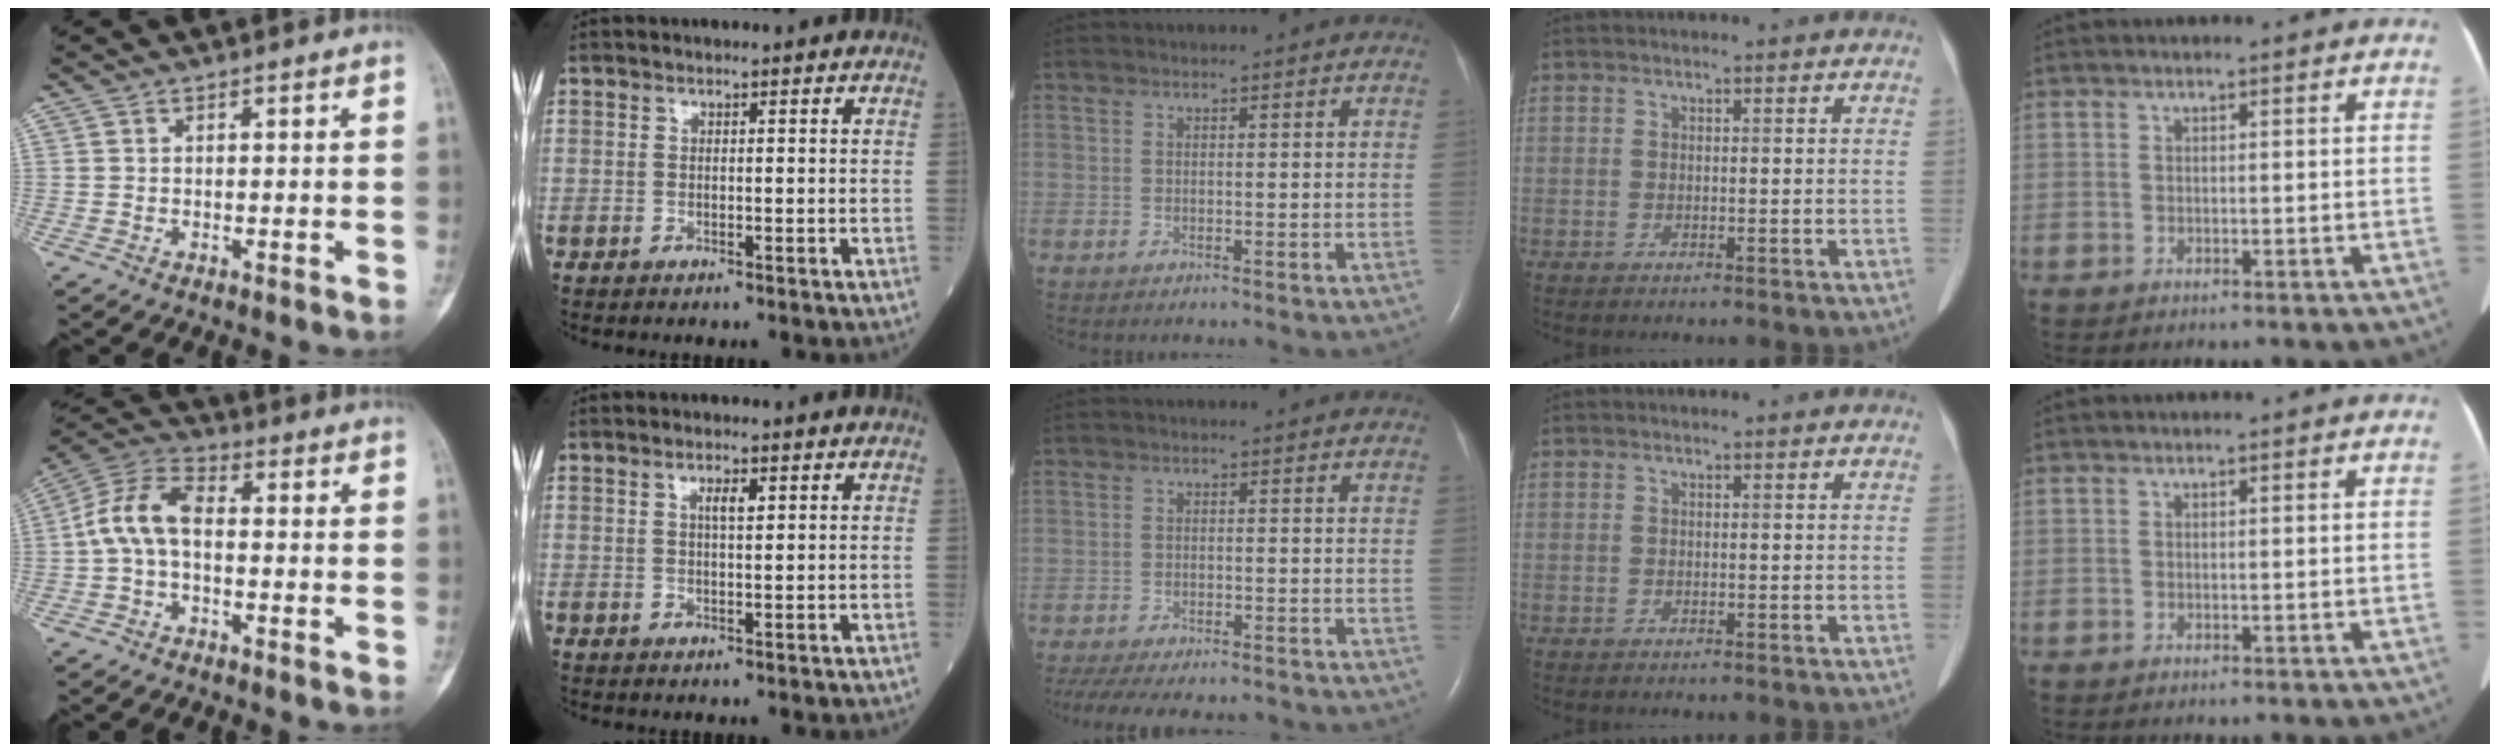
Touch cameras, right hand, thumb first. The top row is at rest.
{"thumb": {"total": 9.3, "force": [-0.7, 5.4, 7.5], "torque": [-0.149, 0.031, -0.026]}, "index": {"total": 2.3, "force": [0.9, 0.6, 2.0], "torque": [-0.036, 0.000, 0.014]}, "middle": {"total": 13.7, "force": [-11.9, 3.6, 5.9], "torque": [-0.128, -0.011, -0.162]}}